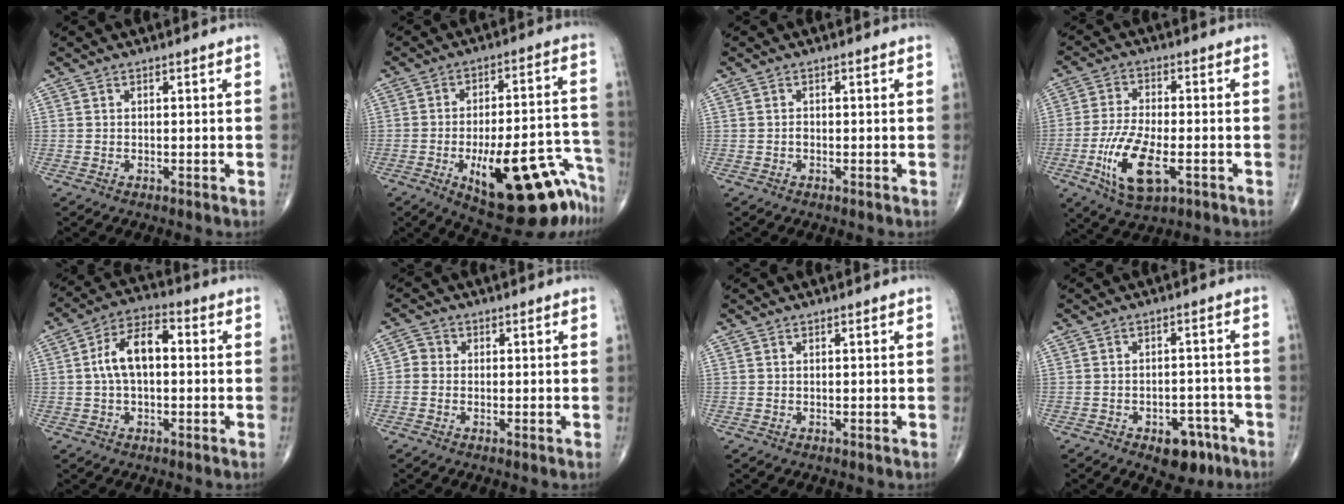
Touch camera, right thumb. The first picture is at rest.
{"total": 23.4, "force": [-11.8, 8.2, 18.5], "torque": [-0.178, 0.079, -0.153]}
{"total": 0.6, "force": [-0.3, 0.4, 0.4], "torque": [-0.005, 0.001, -0.008]}
{"total": 12.0, "force": [-4.0, 5.0, 10.1], "torque": [-0.202, 0.004, -0.069]}
{"total": 9.7, "force": [0.5, 5.3, 8.1], "torque": [-0.147, 0.030, 0.000]}
{"total": 2.3, "force": [-0.4, 2.1, 0.9], "torque": [-0.007, 0.005, -0.019]}
{"total": 0.0}
{"total": 7.4, "force": [-4.2, 4.4, 4.3], "torque": [-0.031, 0.033, -0.051]}